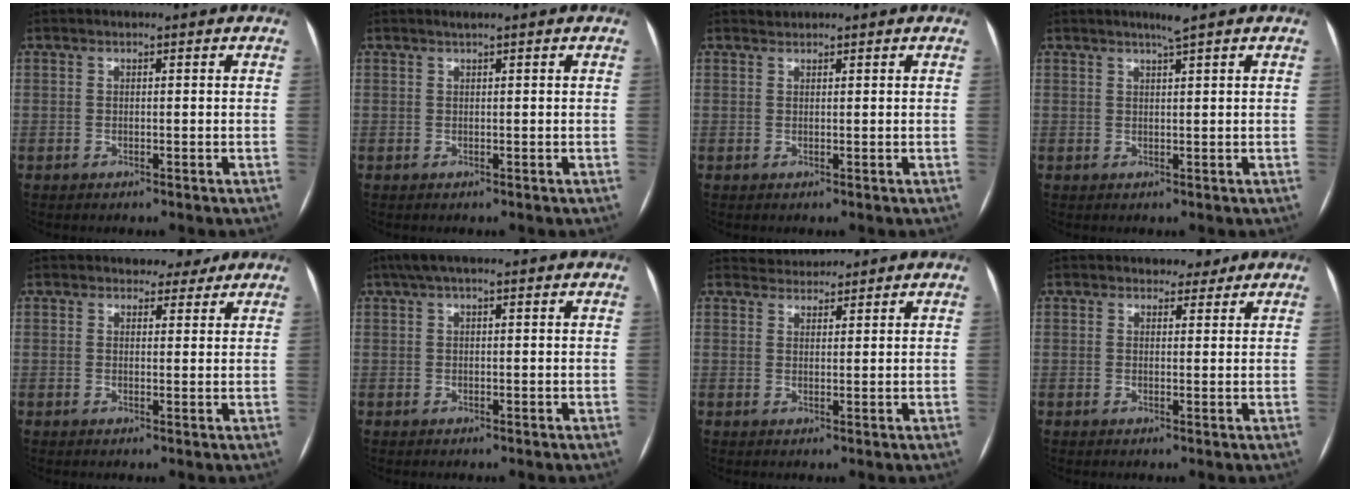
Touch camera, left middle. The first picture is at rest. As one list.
[{"total": 0.5, "force": [0.4, -0.1, 0.3], "torque": [-0.012, 0.003, 0.014]}, {"total": 0.6, "force": [0.5, 0.0, -0.2], "torque": [-0.003, 0.005, 0.011]}, {"total": 1.6, "force": [1.2, -0.6, 0.9], "torque": [-0.021, -0.006, 0.026]}, {"total": 3.1, "force": [2.5, 1.7, 0.7], "torque": [-0.004, 0.003, 0.031]}, {"total": 4.4, "force": [2.8, 1.2, 3.1], "torque": [-0.060, 0.039, 0.046]}, {"total": 2.5, "force": [2.3, 0.6, -0.4], "torque": [0.003, 0.015, 0.043]}, {"total": 2.4, "force": [1.9, 1.4, 0.5], "torque": [-0.002, 0.002, 0.023]}]